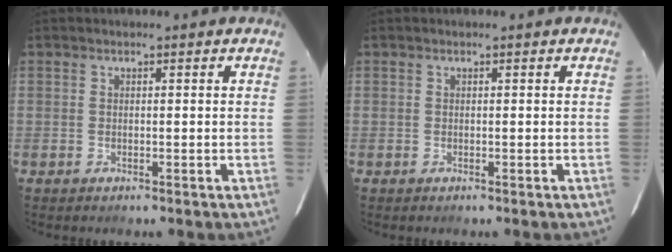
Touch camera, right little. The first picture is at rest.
{"total": 0.0}